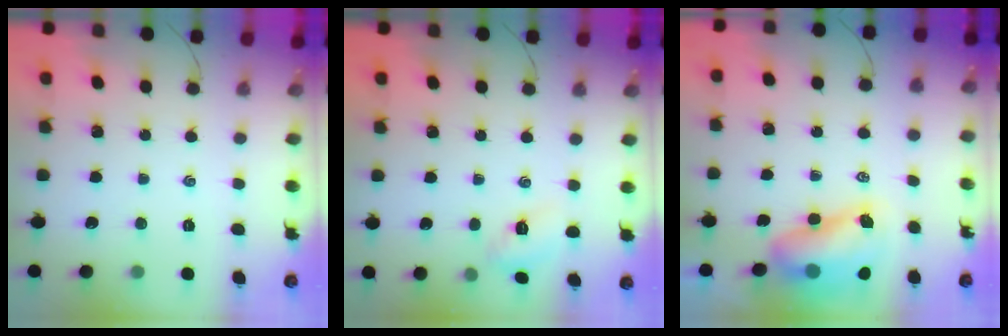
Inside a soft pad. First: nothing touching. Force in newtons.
{"total": 5.9, "press": 5.7, "slide": 1.5}
{"total": 9.0, "press": 8.8, "slide": 1.9}